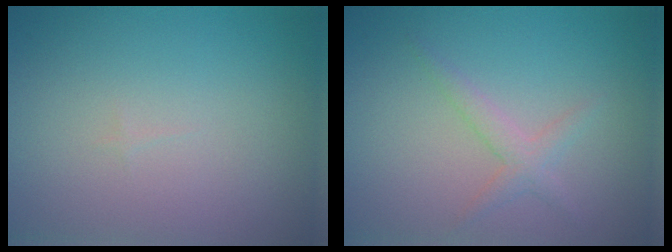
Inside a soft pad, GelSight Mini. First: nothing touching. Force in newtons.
{"total": 1.6, "press": 1.6, "slide": 0.1}